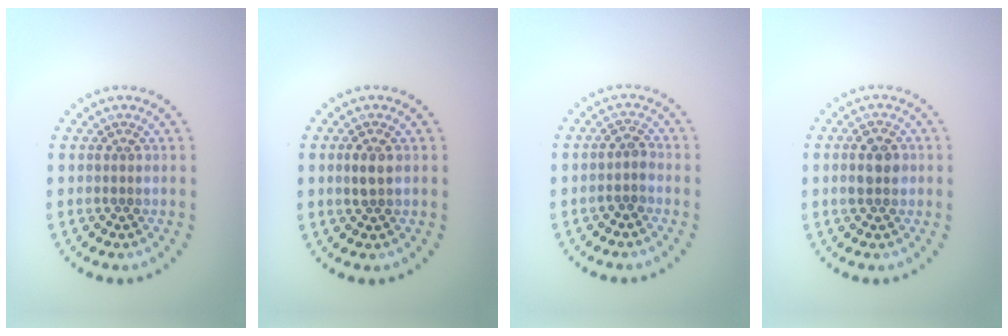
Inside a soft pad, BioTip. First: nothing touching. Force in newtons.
{"total": 1.4, "press": 1.4, "slide": 0.2}
{"total": 1.5, "press": 1.3, "slide": 0.8}
{"total": 2.5, "press": 2.5, "slide": 0.1}